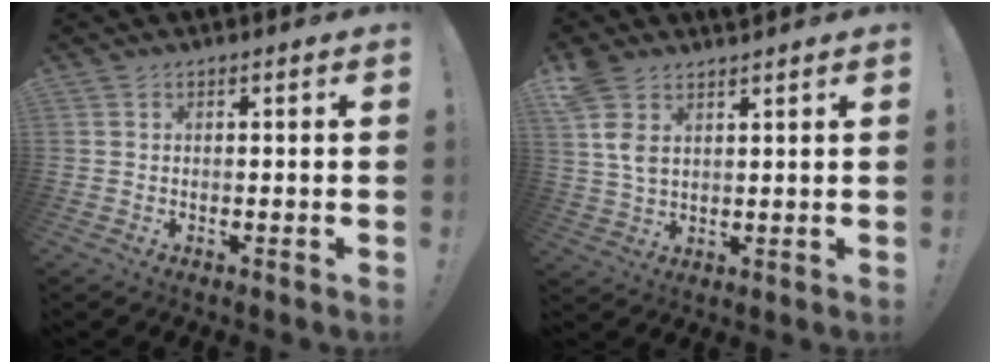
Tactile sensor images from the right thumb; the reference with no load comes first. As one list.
[{"total": 6.6, "force": [4.0, 3.6, 3.8], "torque": [-0.074, -0.017, 0.074]}]